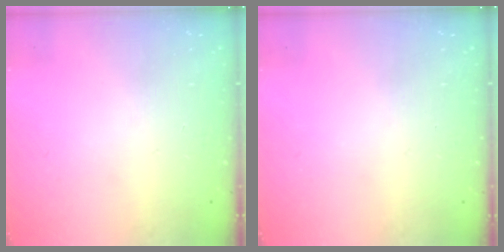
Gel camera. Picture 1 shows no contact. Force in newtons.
{"total": 0.0}